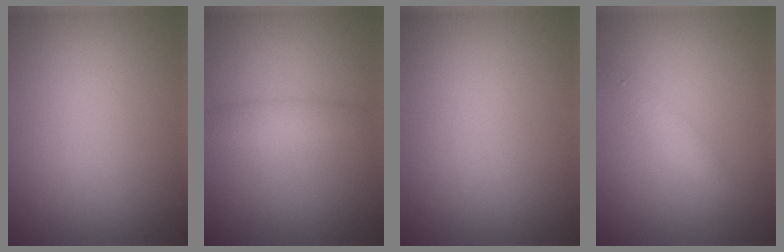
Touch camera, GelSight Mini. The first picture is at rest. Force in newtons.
{"total": 1.8, "press": 1.8, "slide": 0.1}
{"total": 0.0}
{"total": 1.4, "press": 1.4, "slide": 0.0}